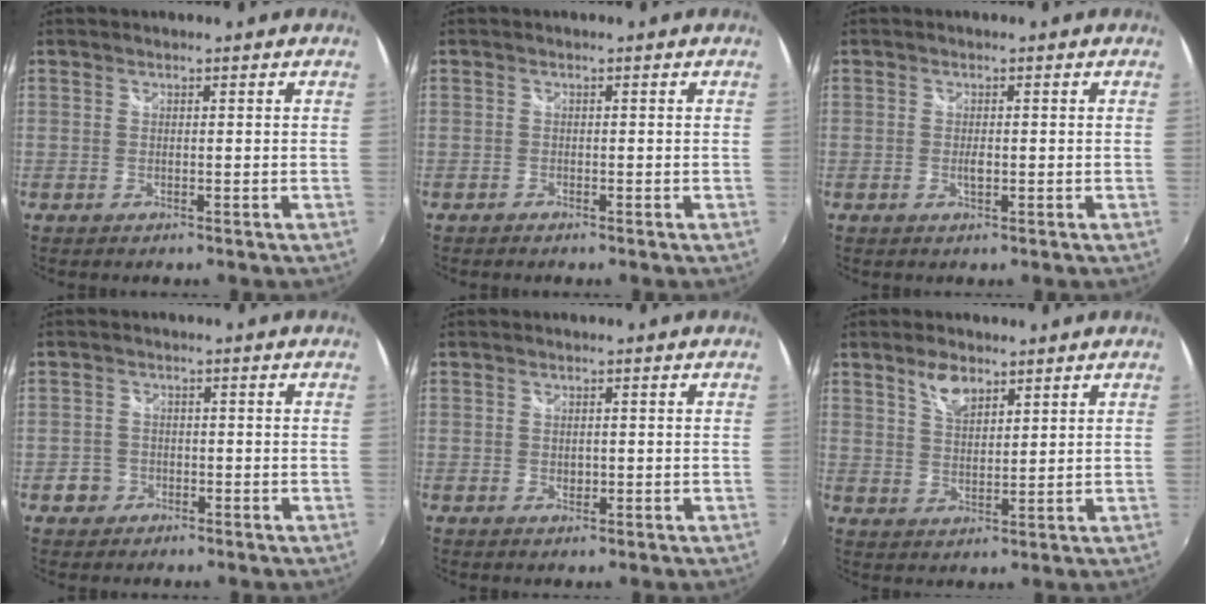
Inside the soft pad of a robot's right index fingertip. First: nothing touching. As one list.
[{"total": 0.9, "force": [-0.8, 0.4, 0.1], "torque": [-0.005, -0.001, -0.018]}, {"total": 1.5, "force": [-0.3, 0.7, 1.3], "torque": [-0.024, -0.002, -0.007]}, {"total": 3.1, "force": [-1.4, 2.7, 0.3], "torque": [-0.012, 0.009, -0.025]}, {"total": 1.5, "force": [-0.1, 1.1, 1.0], "torque": [-0.014, 0.000, -0.003]}, {"total": 5.1, "force": [3.4, 2.3, 3.1], "torque": [-0.052, 0.005, 0.063]}]